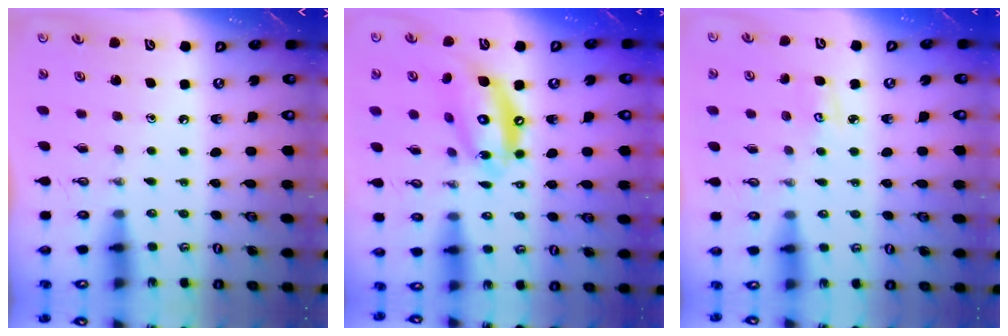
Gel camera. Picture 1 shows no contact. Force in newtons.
{"total": 13.6, "press": 13.6, "slide": 0.7}
{"total": 4.1, "press": 4.1, "slide": 0.3}